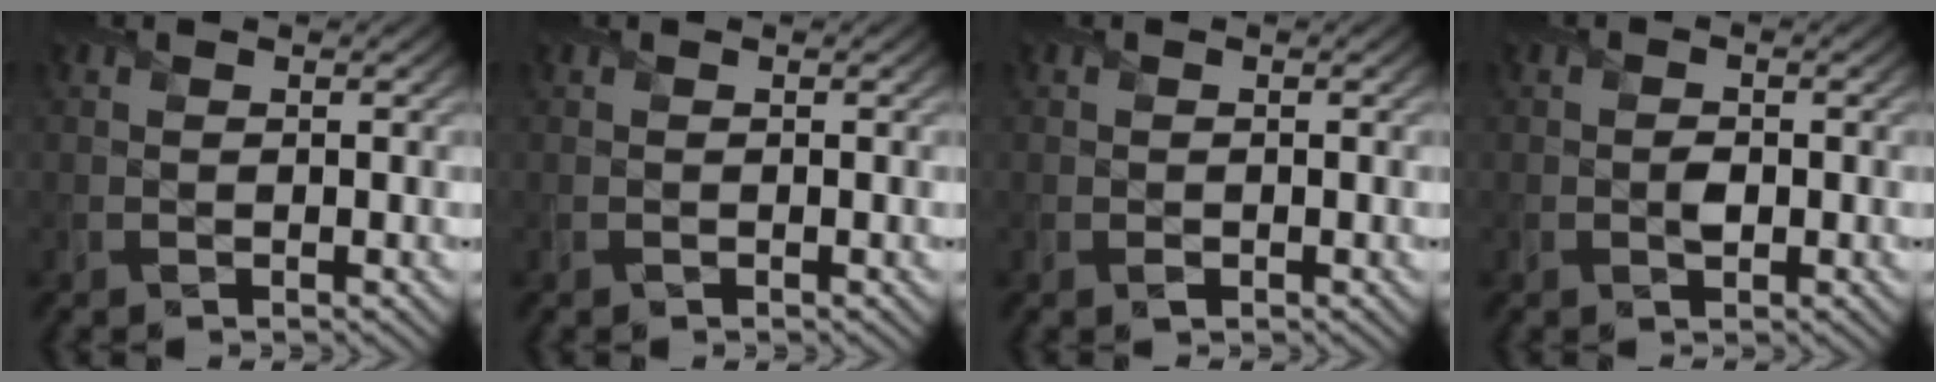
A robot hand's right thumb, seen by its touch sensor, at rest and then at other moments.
{"total": 0.0}
{"total": 0.6, "force": [-0.3, 0.5, 0.2], "torque": [0.000, -0.006, -0.004]}
{"total": 1.3, "force": [-0.3, 0.9, 0.8], "torque": [-0.012, -0.002, -0.009]}